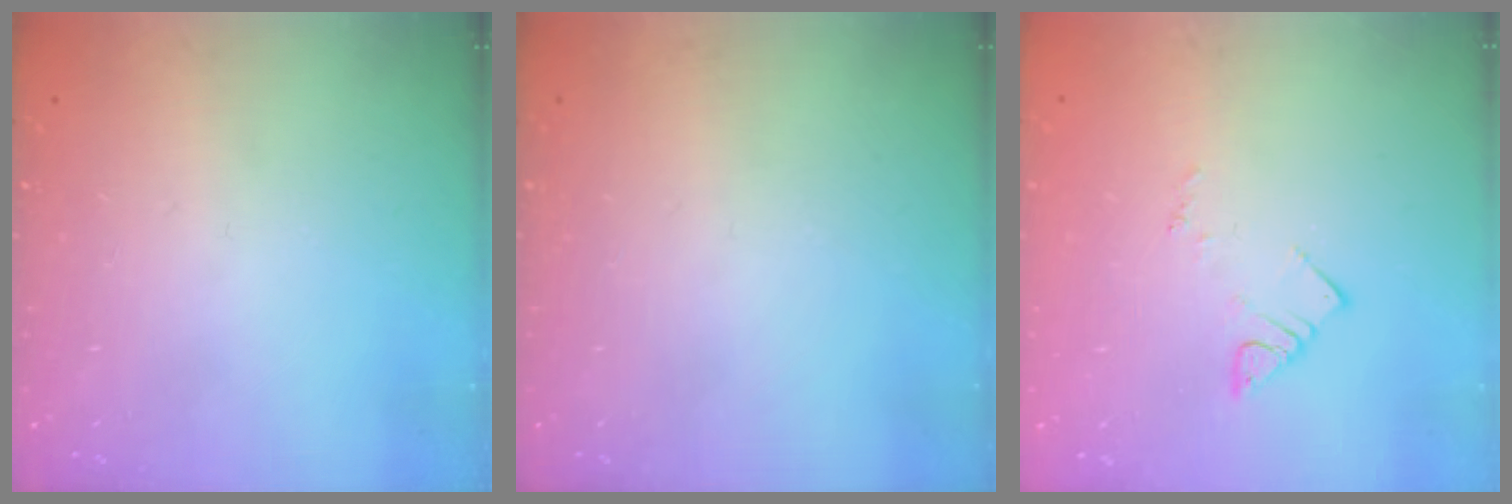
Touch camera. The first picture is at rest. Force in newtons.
{"total": 0.0}
{"total": 4.5, "press": 4.5, "slide": 0.4}